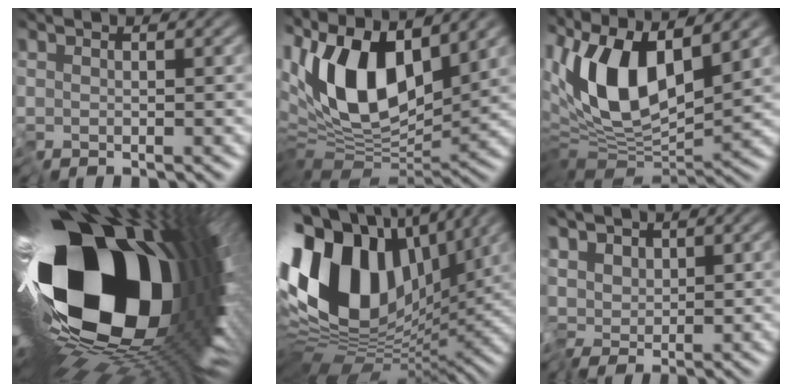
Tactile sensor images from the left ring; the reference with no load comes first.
{"total": 11.8, "force": [3.4, 5.7, 9.8], "torque": [-0.174, 0.002, 0.050]}
{"total": 10.9, "force": [2.8, 4.4, 9.6], "torque": [-0.180, 0.006, 0.042]}
{"total": 21.0, "force": [0.5, 11.2, 17.8], "torque": [-0.286, -0.068, 0.005]}
{"total": 15.9, "force": [3.2, 10.6, 11.5], "torque": [-0.249, 0.020, 0.046]}
{"total": 2.4, "force": [-0.1, 2.0, 1.4], "torque": [-0.021, 0.013, -0.014]}